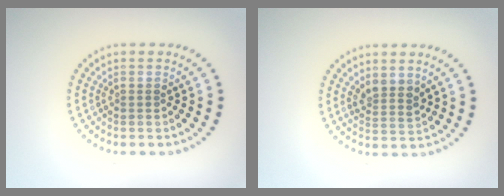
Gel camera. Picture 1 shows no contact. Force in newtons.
{"total": 2.1, "press": 1.7, "slide": 1.3}